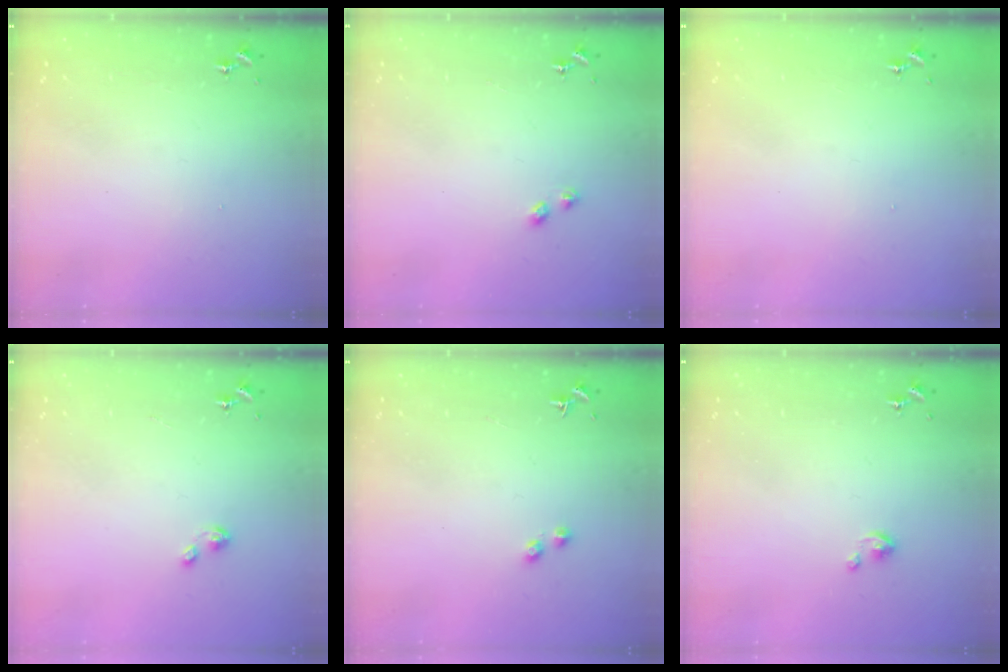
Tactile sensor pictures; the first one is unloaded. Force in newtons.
{"total": 2.6, "press": 2.6, "slide": 0.3}
{"total": 0.0}
{"total": 2.2, "press": 2.2, "slide": 0.3}
{"total": 2.4, "press": 2.3, "slide": 0.9}
{"total": 2.7, "press": 2.7, "slide": 0.3}